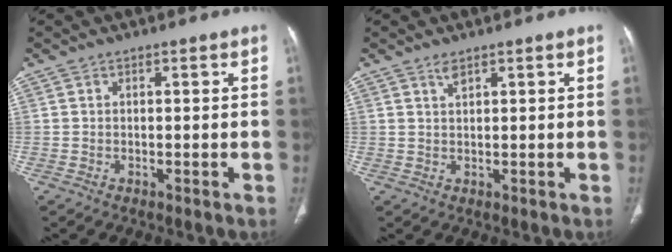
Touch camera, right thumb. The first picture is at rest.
{"total": 1.5, "force": [1.1, 0.4, 0.8], "torque": [-0.014, -0.004, 0.023]}